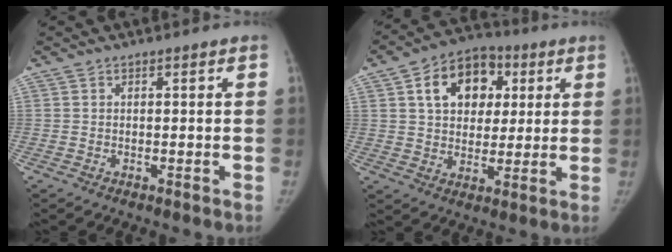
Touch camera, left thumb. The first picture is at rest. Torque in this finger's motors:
{"motor_torque": [-0.23, 0.61, 0.51, 0.38, 0.07]}